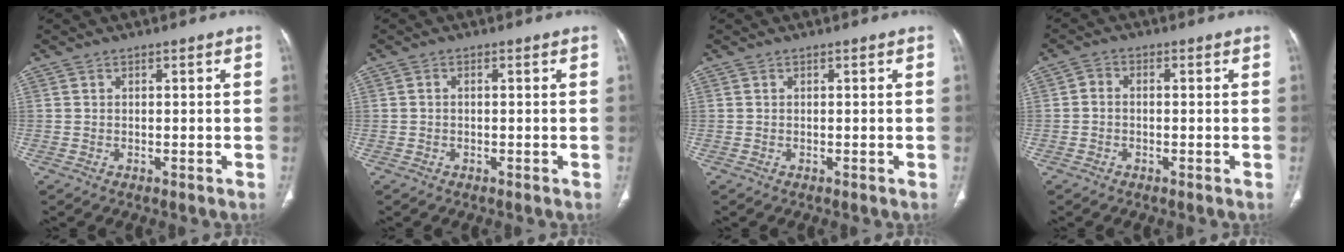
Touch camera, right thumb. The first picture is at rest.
{"total": 0.6, "force": [-0.1, 0.3, 0.5], "torque": [-0.009, 0.000, -0.005]}
{"total": 0.0}
{"total": 2.1, "force": [-0.4, 1.6, 1.3], "torque": [-0.017, 0.008, -0.013]}